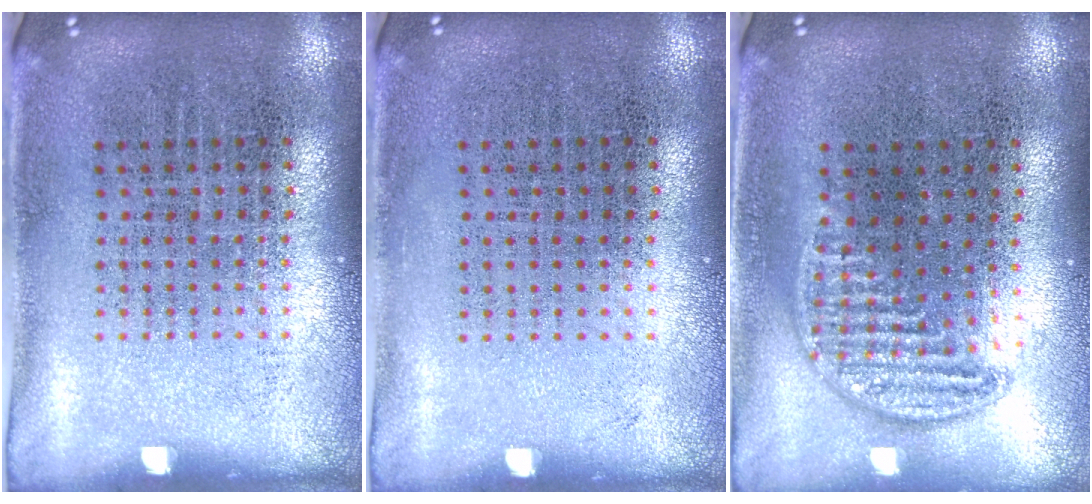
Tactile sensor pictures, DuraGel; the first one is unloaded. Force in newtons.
{"total": 0.0}
{"total": 1.0, "press": 0.9, "slide": 0.1}